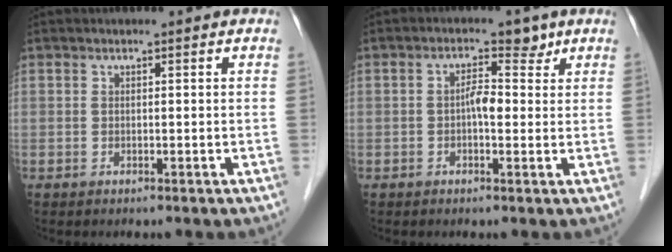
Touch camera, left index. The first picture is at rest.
{"total": 3.2, "force": [0.7, 1.7, 2.5], "torque": [-0.045, 0.020, 0.008]}